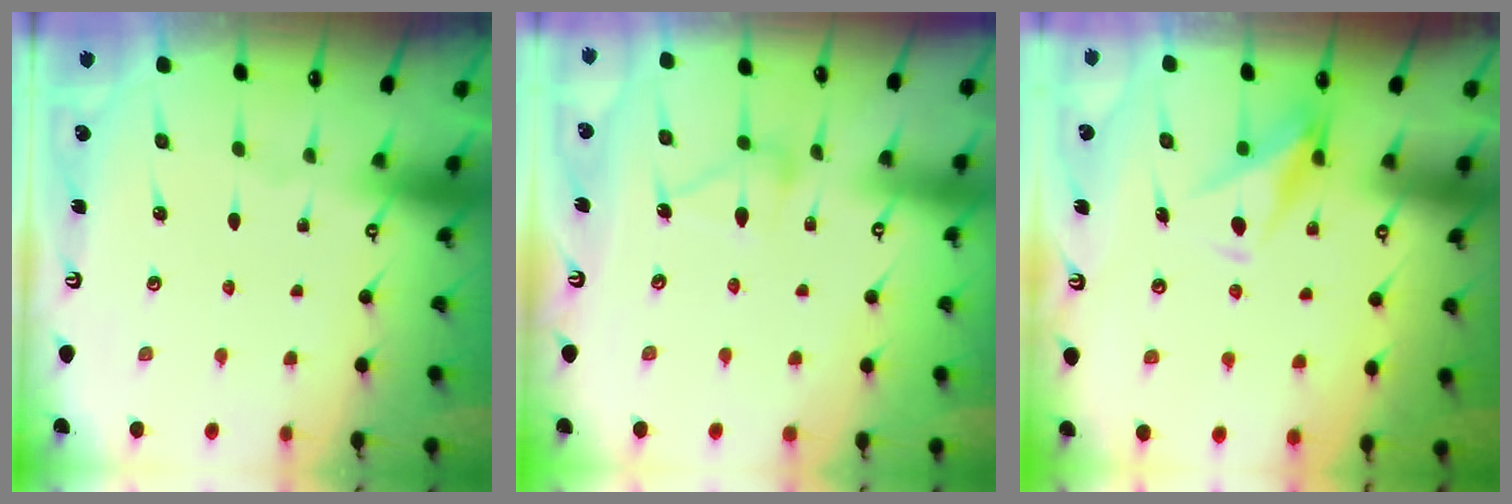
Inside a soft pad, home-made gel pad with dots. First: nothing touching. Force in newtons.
{"total": 11.5, "press": 11.5, "slide": 0.7}
{"total": 9.9, "press": 9.9, "slide": 0.8}